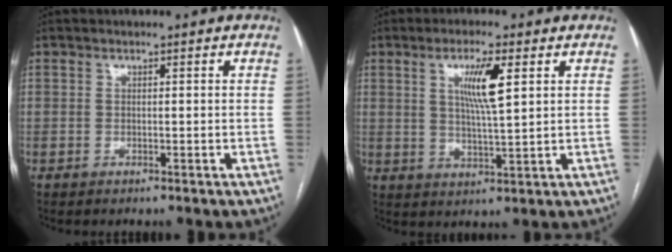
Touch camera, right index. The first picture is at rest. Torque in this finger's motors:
{"motor_torque": [0.33, 0.04, 0.18, 0.13]}